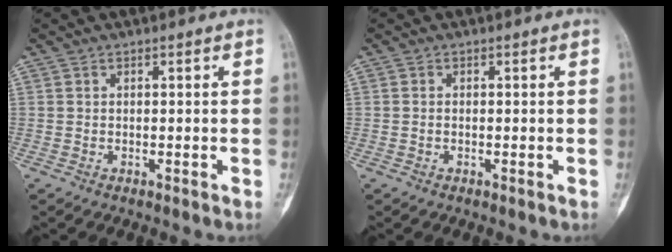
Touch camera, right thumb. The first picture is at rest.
{"total": 0.6, "force": [-0.2, 0.3, 0.4], "torque": [-0.008, 0.001, -0.006]}